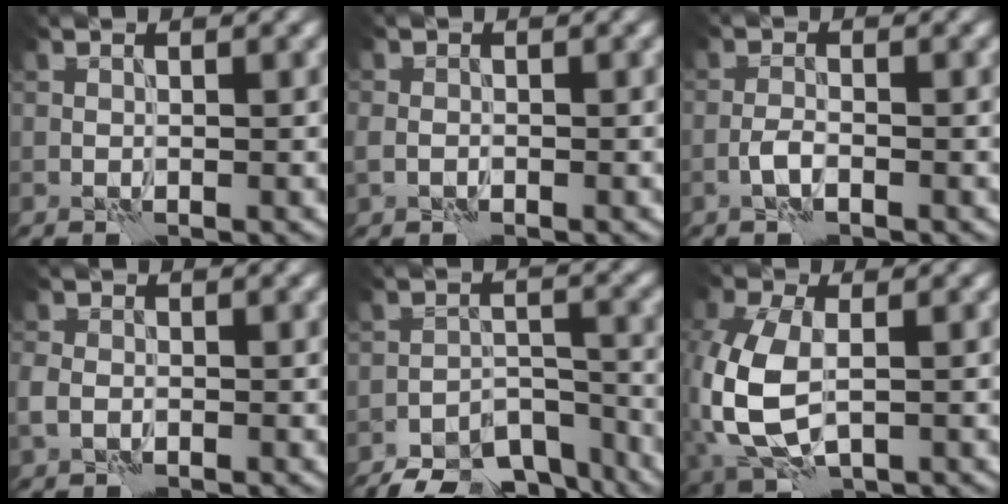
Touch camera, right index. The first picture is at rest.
{"total": 1.3, "force": [-0.4, 1.0, 0.7], "torque": [-0.015, -0.002, -0.010]}
{"total": 1.3, "force": [-0.7, 0.3, 1.0], "torque": [-0.025, 0.003, -0.019]}
{"total": 1.9, "force": [-0.6, 1.5, 1.1], "torque": [-0.027, -0.002, -0.018]}
{"total": 8.9, "force": [-7.7, 3.2, 3.3], "torque": [-0.041, -0.005, -0.118]}
{"total": 8.8, "force": [-0.9, 5.3, 6.9], "torque": [-0.186, -0.007, -0.020]}